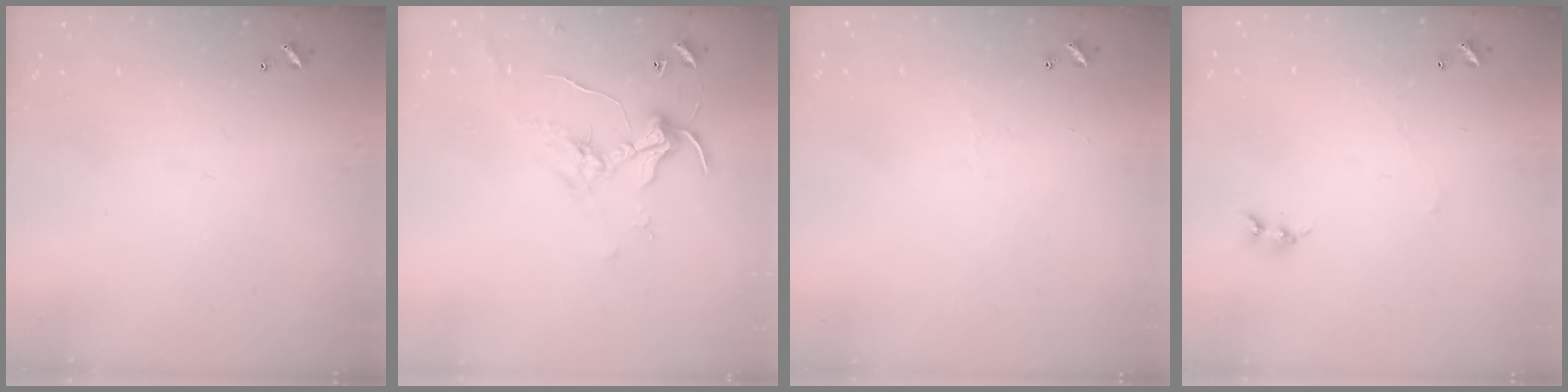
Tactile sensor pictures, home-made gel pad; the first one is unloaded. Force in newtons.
{"total": 1.6, "press": 1.5, "slide": 0.5}
{"total": 2.7, "press": 2.6, "slide": 0.5}
{"total": 1.1, "press": 1.0, "slide": 0.5}